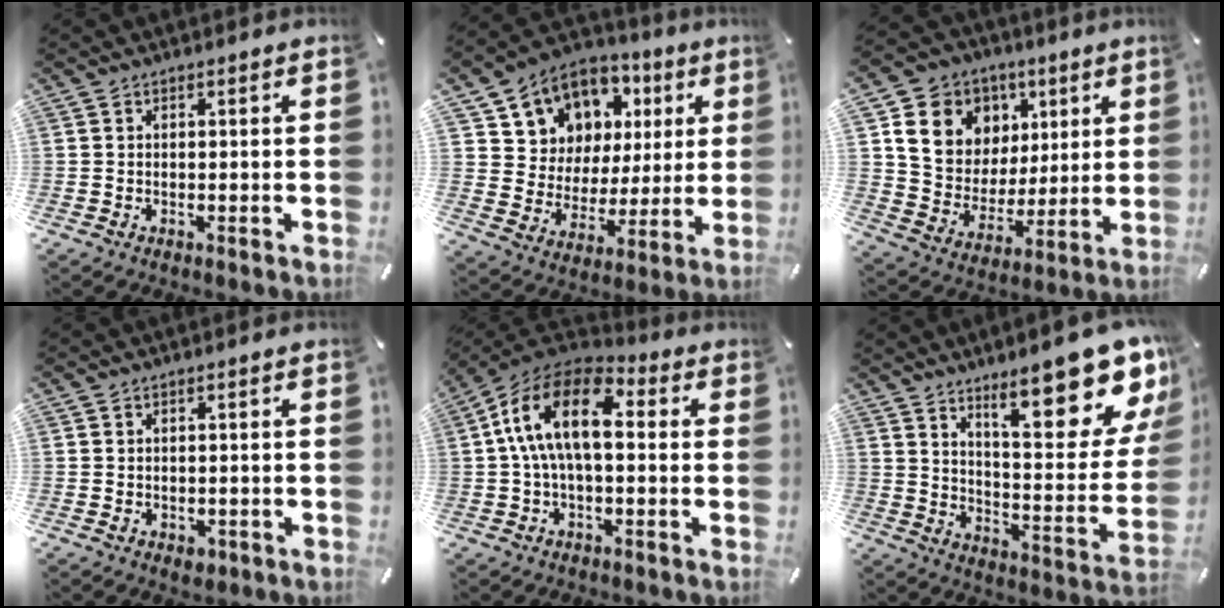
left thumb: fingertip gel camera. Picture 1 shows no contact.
{"total": 10.3, "force": [5.4, 8.8, 0.5], "torque": [-0.025, -0.057, 0.108]}
{"total": 13.8, "force": [5.9, 12.0, 3.5], "torque": [-0.064, -0.031, 0.120]}
{"total": 1.9, "force": [-0.7, 1.5, 1.0], "torque": [-0.009, 0.000, -0.013]}
{"total": 15.3, "force": [2.0, 8.2, 12.7], "torque": [-0.253, 0.004, 0.034]}
{"total": 21.6, "force": [14.2, 6.6, 14.9], "torque": [-0.200, -0.106, 0.228]}